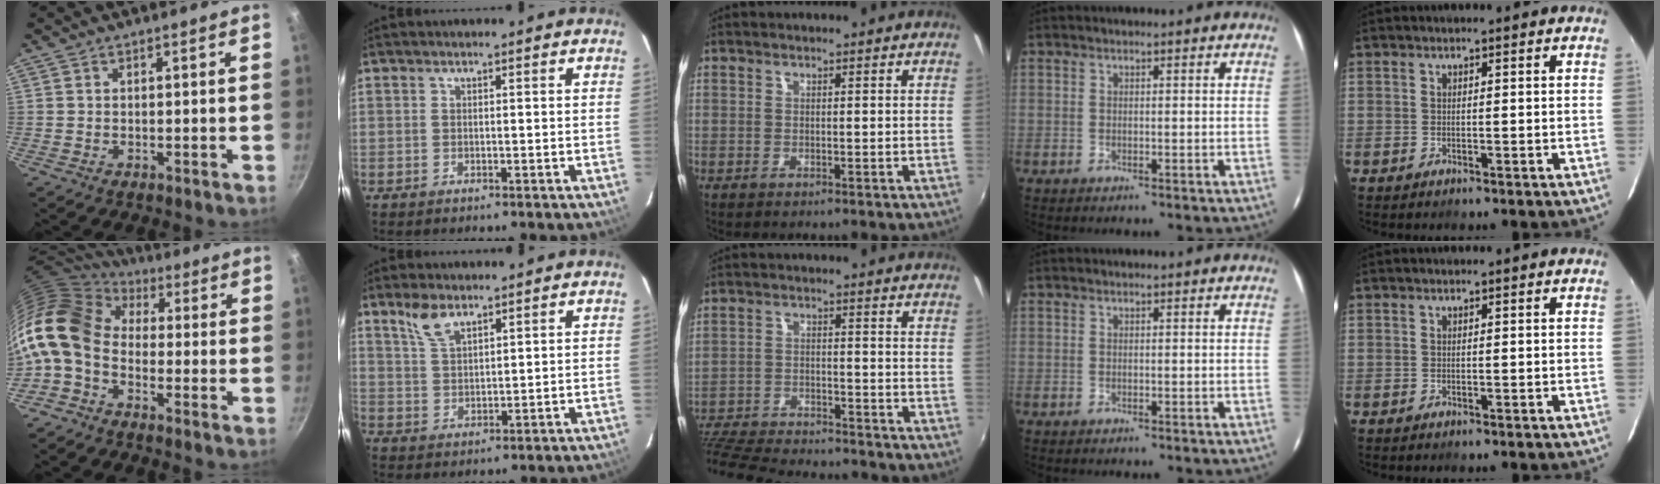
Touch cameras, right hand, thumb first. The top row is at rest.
{"thumb": {"total": 15.5, "force": [-0.4, 10.6, 11.2], "torque": [-0.219, 0.025, -0.031]}, "index": {"total": 5.3, "force": [3.9, 2.1, 3.0], "torque": [-0.058, 0.005, 0.082]}, "middle": {"total": 18.4, "force": [-16.6, 3.6, 7.2], "torque": [-0.161, -0.025, -0.260]}}